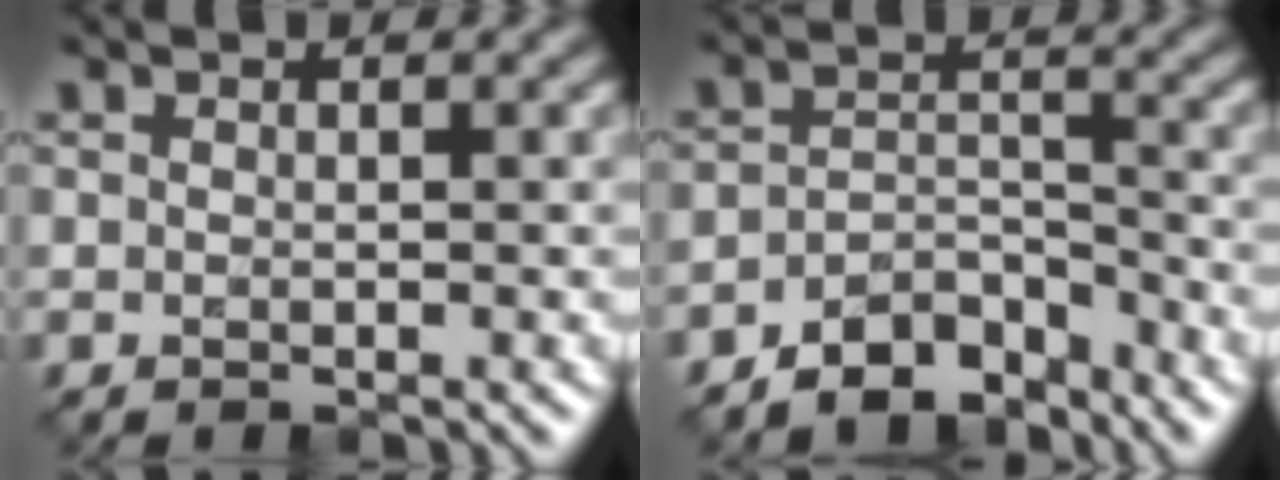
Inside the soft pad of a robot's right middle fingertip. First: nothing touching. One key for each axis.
{"total": 4.3, "fx": -3.6, "fy": 1.9, "fz": 1.5, "tx": -0.018, "ty": 0.007, "tz": -0.067}